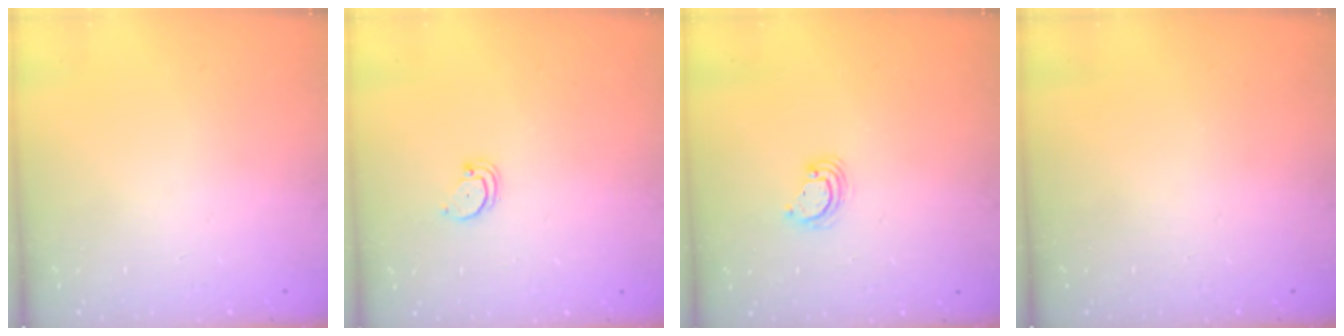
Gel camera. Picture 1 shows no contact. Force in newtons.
{"total": 1.5, "press": 1.5, "slide": 0.2}
{"total": 3.7, "press": 3.7, "slide": 0.3}
{"total": 0.0}